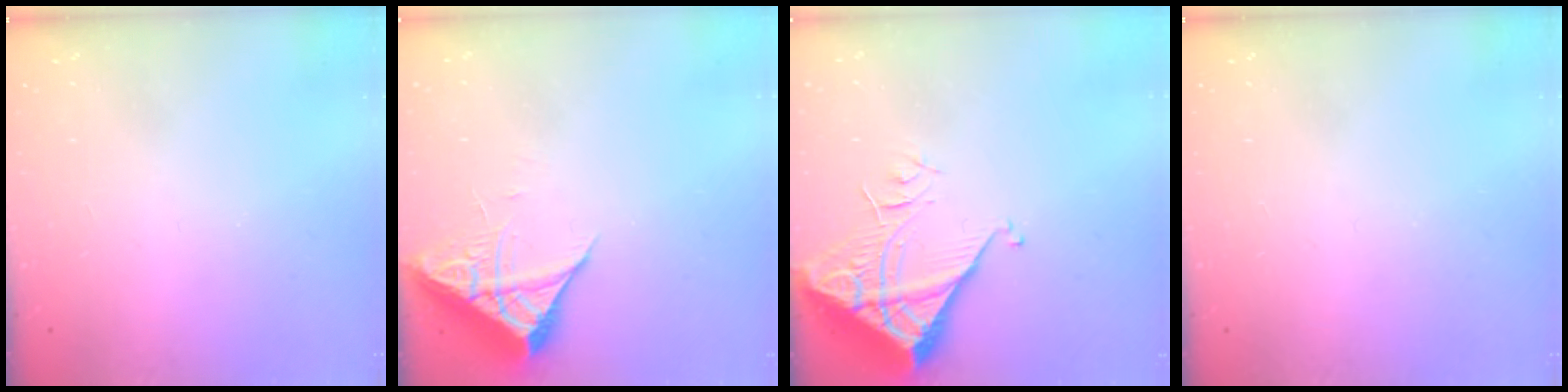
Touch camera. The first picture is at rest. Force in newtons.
{"total": 6.6, "press": 6.6, "slide": 0.3}
{"total": 7.5, "press": 7.4, "slide": 1.0}
{"total": 0.0}